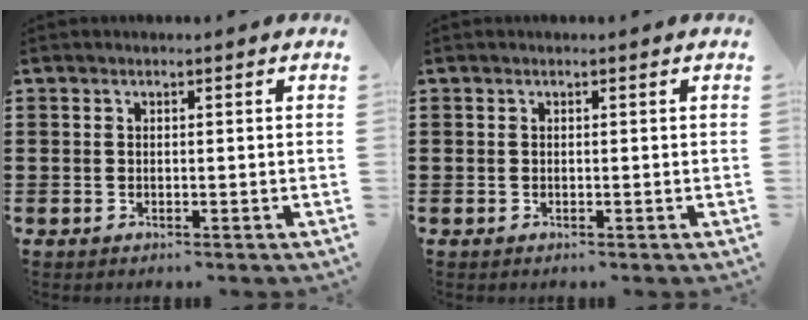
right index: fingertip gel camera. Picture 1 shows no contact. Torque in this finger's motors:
{"motor_torque": [0.00, 0.00, 0.00, 0.00]}